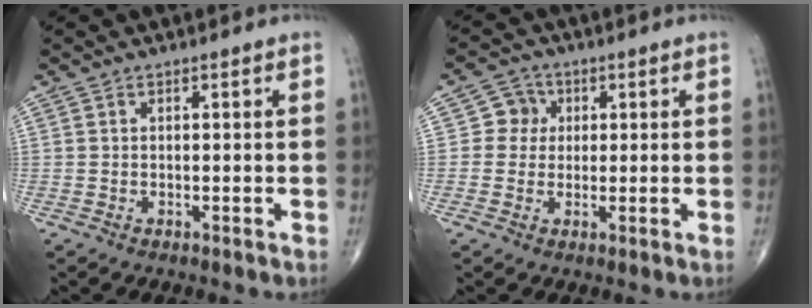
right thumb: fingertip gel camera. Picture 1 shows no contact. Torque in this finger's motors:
{"motor_torque": [-0.42, 0.13, 0.23, 0.18, 0.02]}